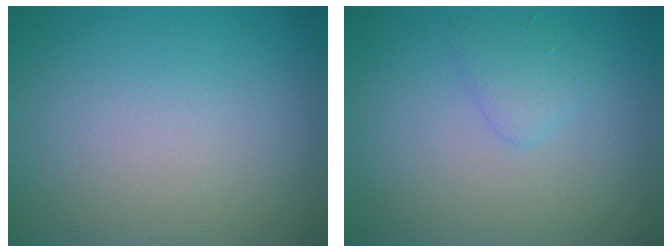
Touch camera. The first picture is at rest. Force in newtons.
{"total": 1.5, "press": 1.5, "slide": 0.0}